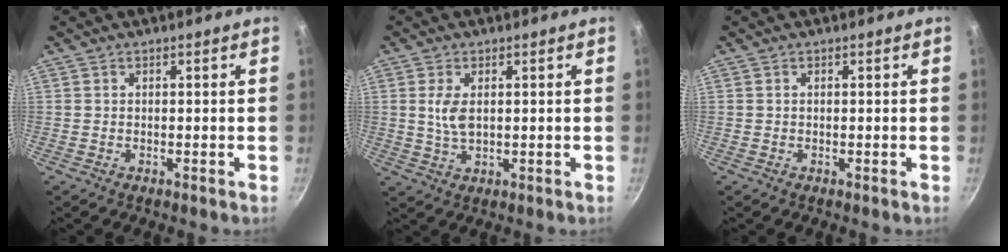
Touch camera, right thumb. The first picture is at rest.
{"total": 4.5, "force": [0.8, 2.4, 3.7], "torque": [-0.072, -0.006, 0.019]}
{"total": 0.0}